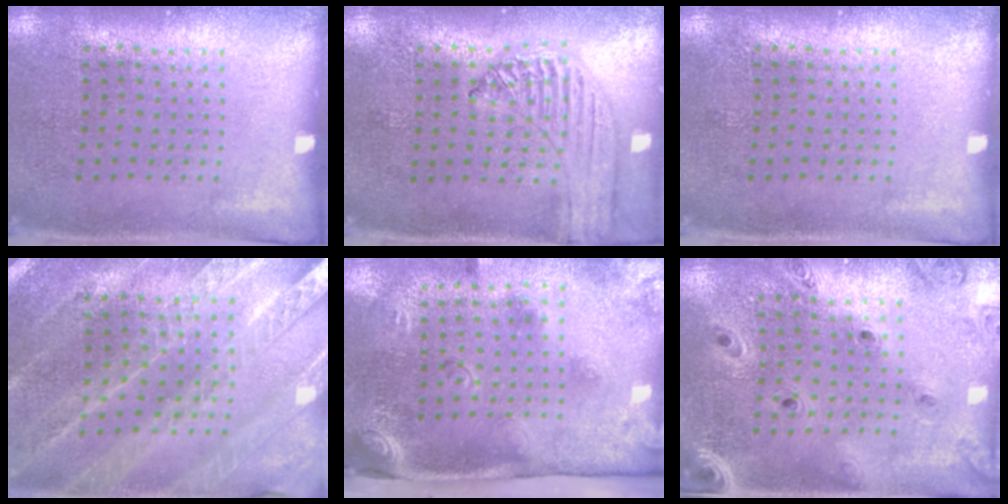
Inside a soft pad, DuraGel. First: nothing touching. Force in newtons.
{"total": 1.3, "press": 1.3, "slide": 0.3}
{"total": 0.0}
{"total": 2.4, "press": 2.4, "slide": 0.4}
{"total": 3.0, "press": 1.9, "slide": 2.3}
{"total": 1.3, "press": 1.3, "slide": 0.1}